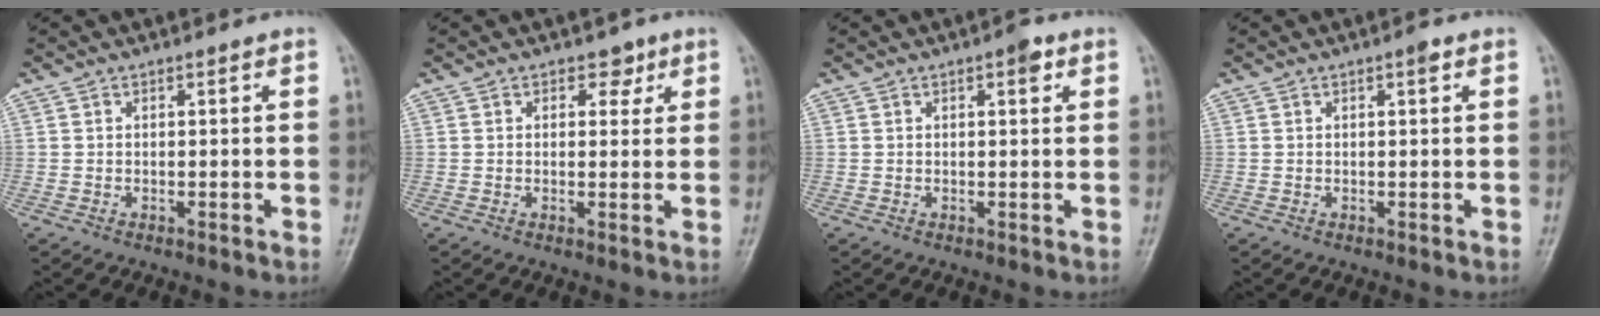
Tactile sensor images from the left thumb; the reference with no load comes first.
{"total": 2.7, "force": [1.5, 1.9, 1.2], "torque": [0.006, -0.005, 0.016]}
{"total": 2.3, "force": [1.1, 0.9, 1.8], "torque": [-0.020, 0.000, 0.011]}
{"total": 1.2, "force": [0.6, 0.3, 1.0], "torque": [-0.015, 0.002, 0.005]}